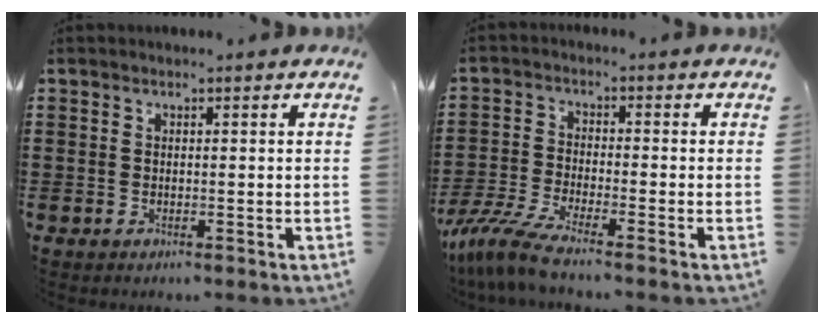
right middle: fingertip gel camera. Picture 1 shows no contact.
{"total": 5.6, "force": [-4.8, 0.2, 2.8], "torque": [-0.081, -0.021, -0.101]}